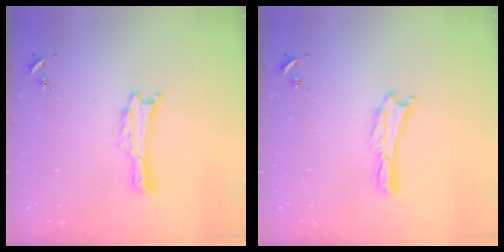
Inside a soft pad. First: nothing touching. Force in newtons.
{"total": 0.0}